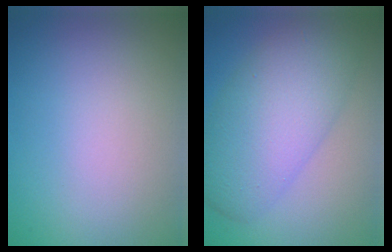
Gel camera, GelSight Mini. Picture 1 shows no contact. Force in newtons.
{"total": 7.9, "press": 7.9, "slide": 0.1}